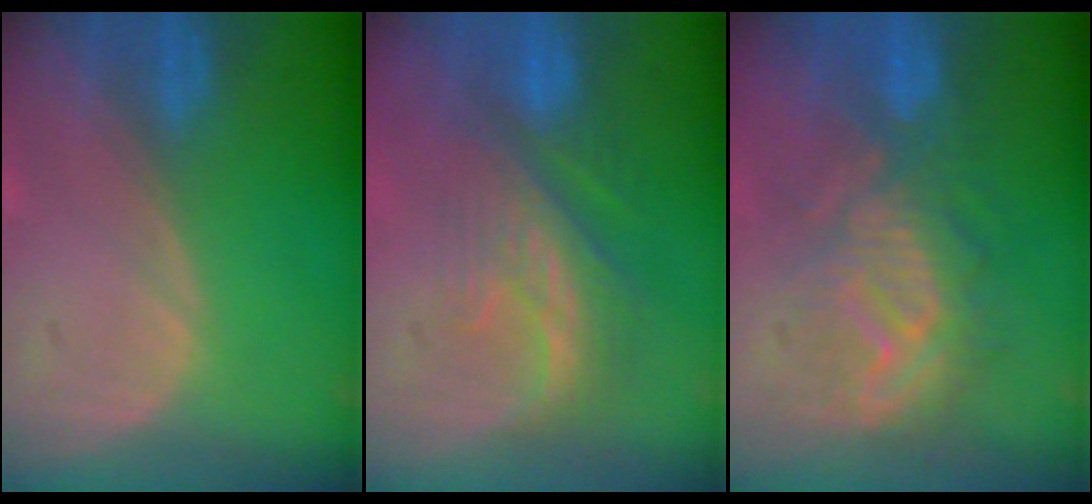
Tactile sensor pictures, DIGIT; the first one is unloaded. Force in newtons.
{"total": 8.3, "press": 7.5, "slide": 3.5}
{"total": 9.0, "press": 8.9, "slide": 1.0}